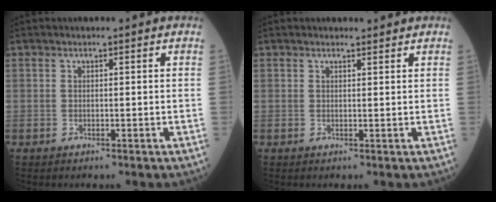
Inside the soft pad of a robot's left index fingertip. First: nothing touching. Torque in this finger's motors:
{"motor_torque": [-0.14, -0.01, -0.03, -0.01]}